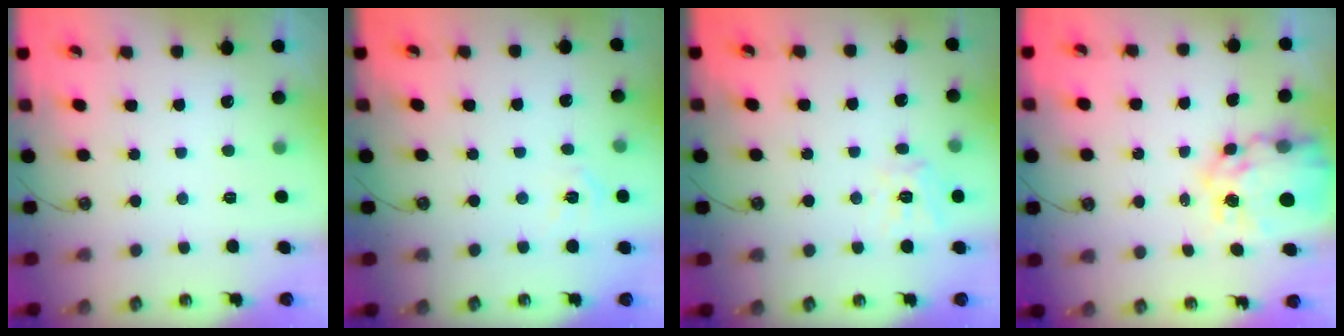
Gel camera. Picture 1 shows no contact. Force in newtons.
{"total": 4.6, "press": 4.6, "slide": 0.7}
{"total": 11.3, "press": 11.3, "slide": 1.1}
{"total": 13.6, "press": 13.6, "slide": 1.4}